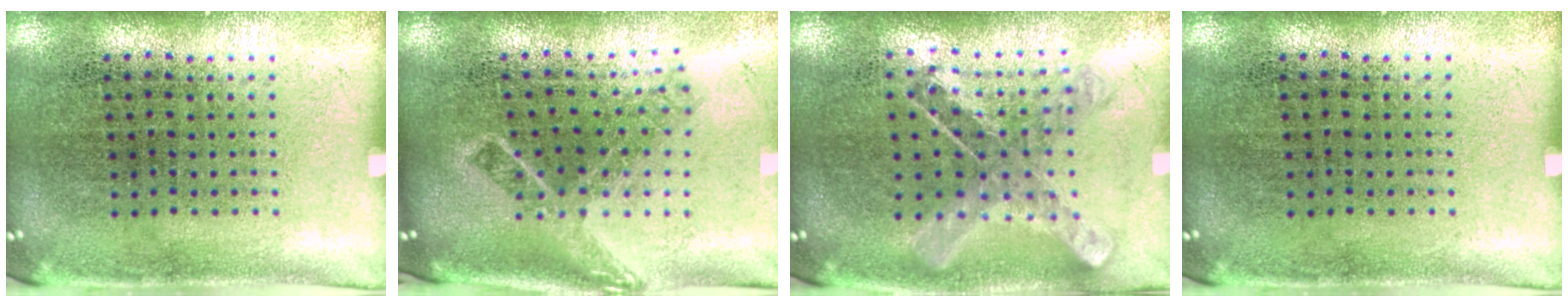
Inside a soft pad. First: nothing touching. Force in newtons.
{"total": 2.0, "press": 1.4, "slide": 1.4}
{"total": 0.9, "press": 0.9, "slide": 0.2}
{"total": 0.0}